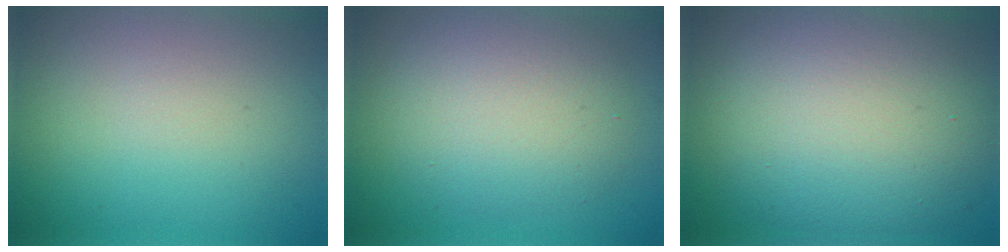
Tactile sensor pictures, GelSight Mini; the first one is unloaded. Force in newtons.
{"total": 5.3, "press": 5.3, "slide": 0.1}
{"total": 11.8, "press": 11.8, "slide": 0.9}